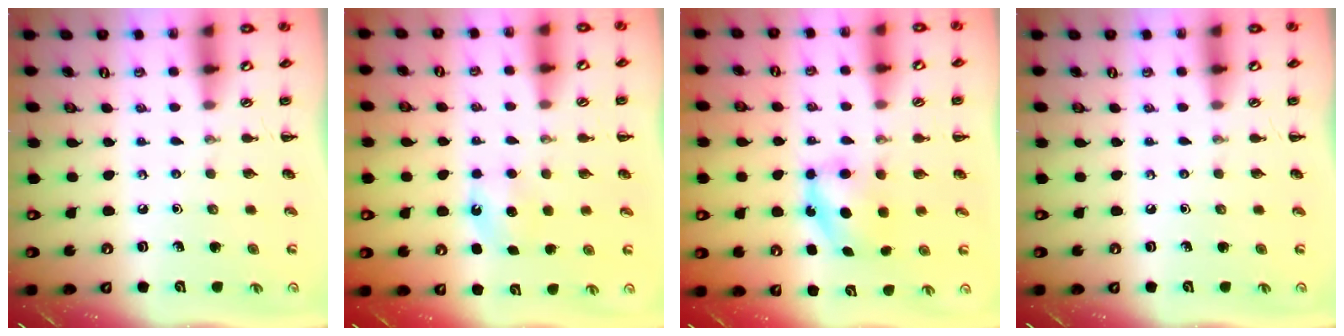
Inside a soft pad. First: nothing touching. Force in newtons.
{"total": 5.0, "press": 4.8, "slide": 1.4}
{"total": 5.2, "press": 5.2, "slide": 0.8}
{"total": 0.0}